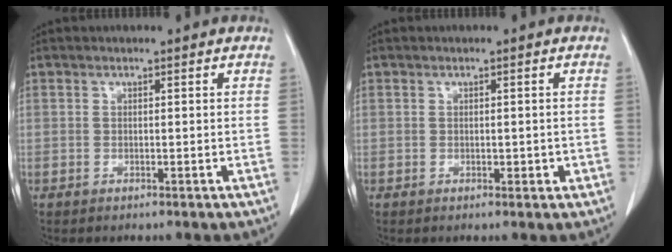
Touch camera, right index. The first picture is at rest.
{"total": 1.4, "force": [-0.3, 0.9, 1.1], "torque": [-0.012, 0.004, 0.002]}